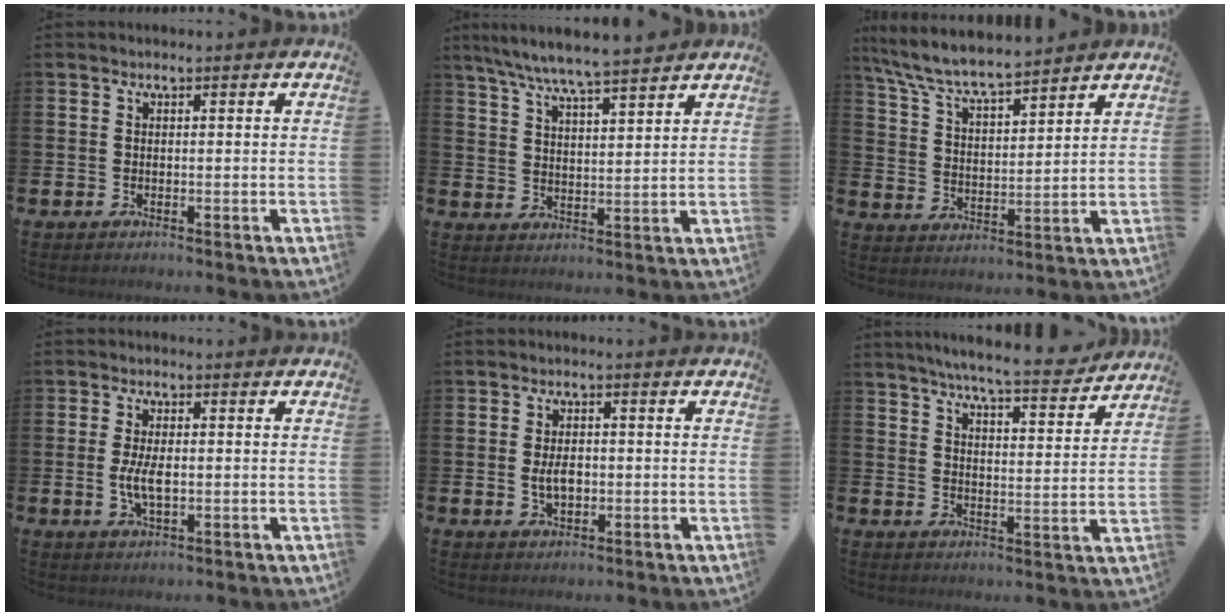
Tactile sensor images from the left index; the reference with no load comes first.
{"total": 7.1, "force": [6.8, 0.1, 2.1], "torque": [-0.064, -0.032, 0.122]}
{"total": 7.4, "force": [7.0, 0.9, 2.3], "torque": [-0.079, -0.041, 0.124]}
{"total": 4.1, "force": [-0.2, 1.8, 3.7], "torque": [-0.070, 0.000, -0.008]}
{"total": 3.3, "force": [0.0, 2.0, 2.7], "torque": [-0.039, 0.002, -0.004]}
{"total": 7.3, "force": [6.8, 0.3, 2.5], "torque": [-0.055, -0.044, 0.116]}